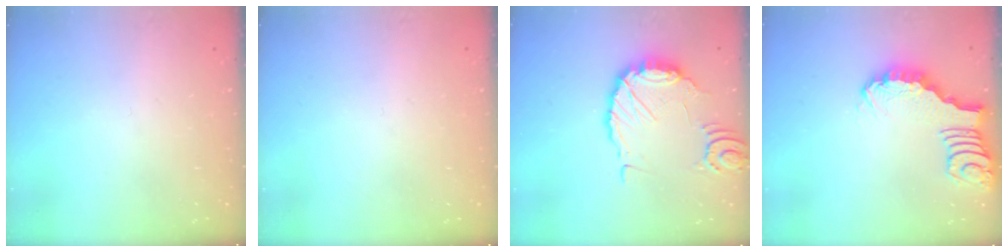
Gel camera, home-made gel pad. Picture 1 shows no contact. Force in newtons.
{"total": 0.0}
{"total": 11.9, "press": 11.8, "slide": 1.3}
{"total": 2.8, "press": 2.8, "slide": 0.4}